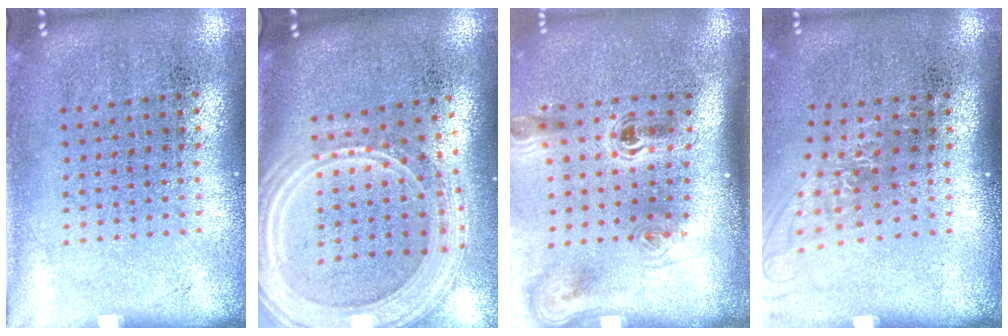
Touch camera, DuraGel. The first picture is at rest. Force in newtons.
{"total": 3.1, "press": 2.5, "slide": 1.8}
{"total": 2.3, "press": 1.5, "slide": 1.7}
{"total": 1.2, "press": 1.0, "slide": 0.7}